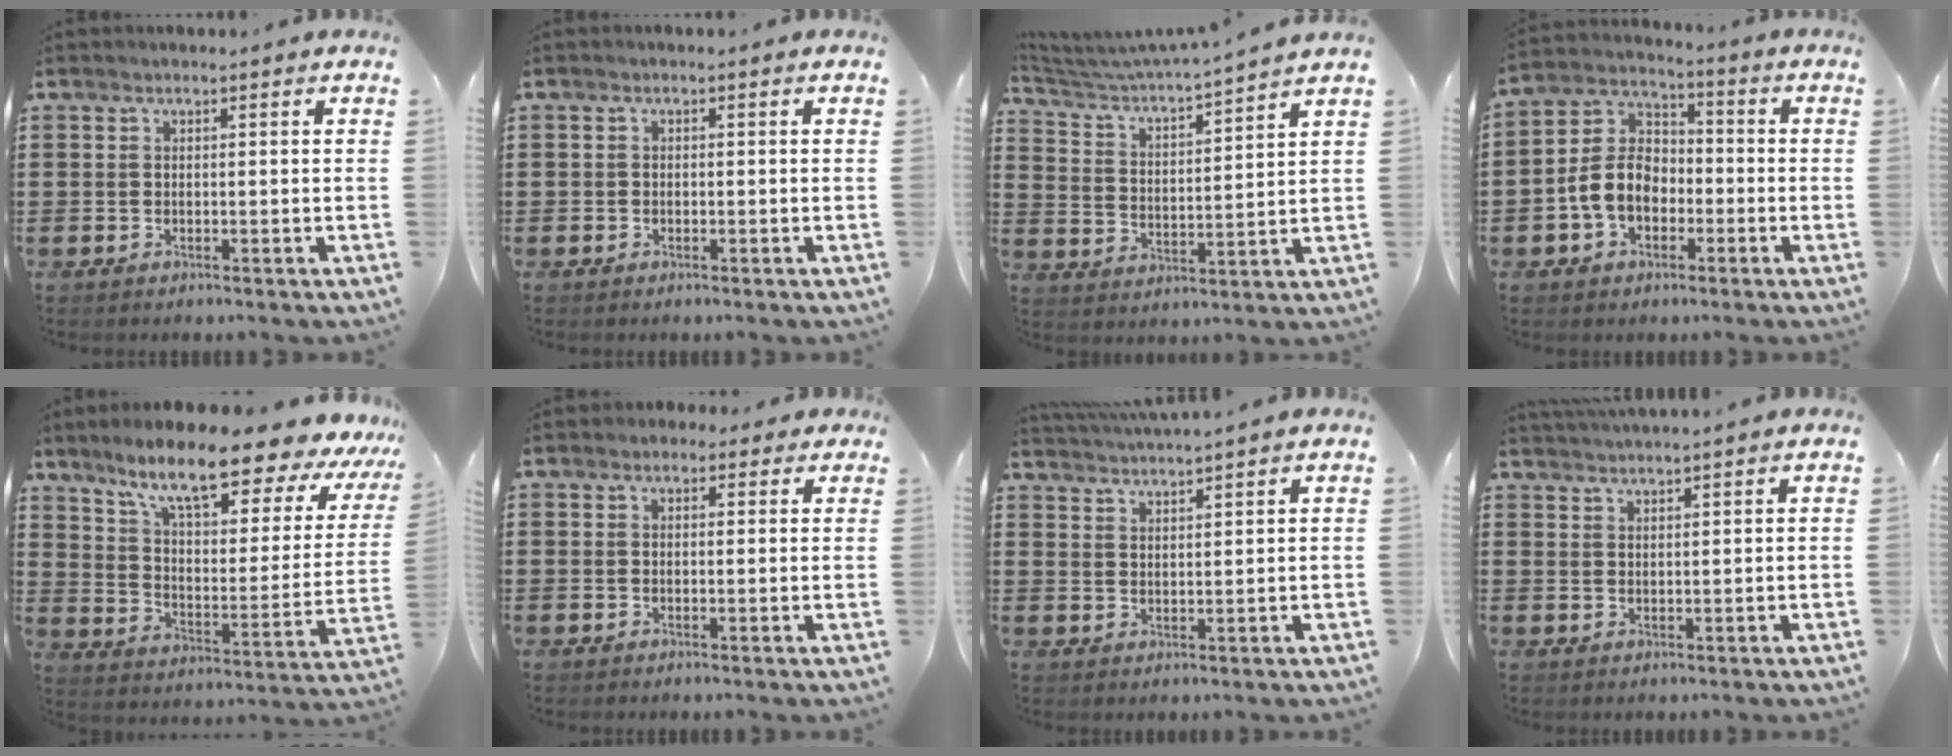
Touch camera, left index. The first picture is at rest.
{"total": 0.5, "force": [-0.3, 0.4, 0.1], "torque": [-0.003, 0.002, -0.006]}
{"total": 3.5, "force": [3.3, -0.1, 1.3], "torque": [-0.047, -0.031, 0.046]}
{"total": 7.7, "force": [-2.8, 5.5, 4.6], "torque": [-0.122, 0.012, -0.062]}
{"total": 11.6, "force": [9.1, 1.9, 7.0], "torque": [-0.147, -0.059, 0.147]}
{"total": 1.8, "force": [1.1, 1.3, 0.5], "torque": [-0.008, 0.007, 0.017]}
{"total": 2.6, "force": [2.5, -0.7, -0.1], "torque": [-0.005, -0.010, 0.047]}
{"total": 1.8, "force": [1.8, -0.4, 0.1], "torque": [-0.005, -0.001, 0.035]}